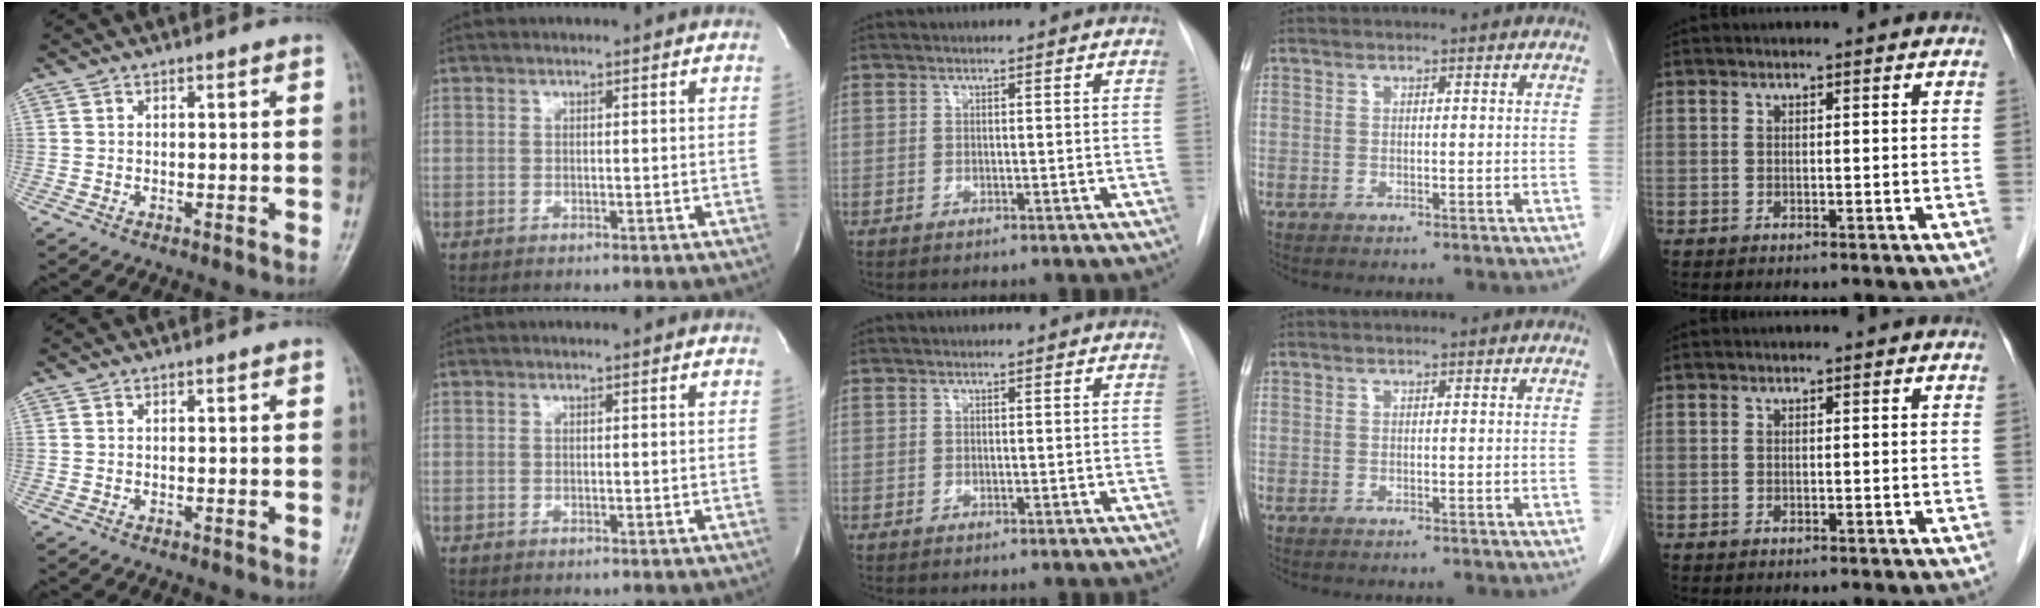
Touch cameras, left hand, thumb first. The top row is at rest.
{}